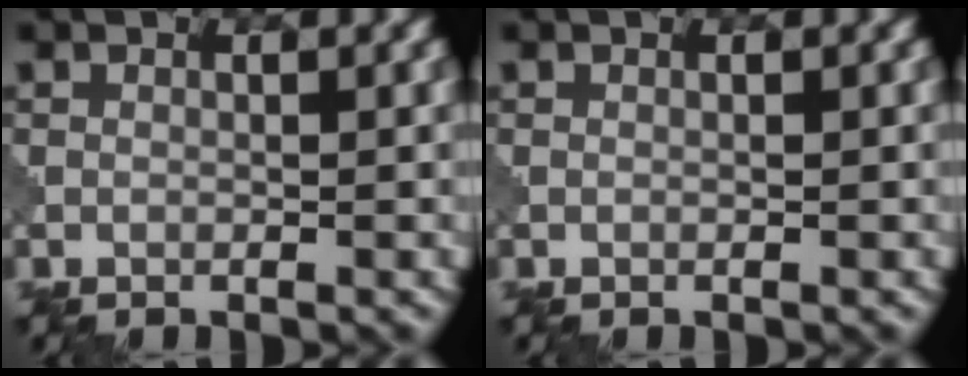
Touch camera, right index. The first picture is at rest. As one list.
[{"total": 0.0}]